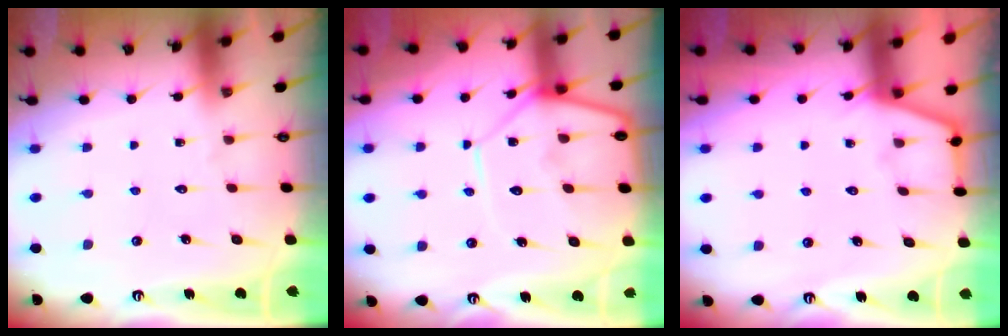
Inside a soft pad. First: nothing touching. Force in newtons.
{"total": 10.8, "press": 10.7, "slide": 0.9}
{"total": 3.3, "press": 3.2, "slide": 0.5}